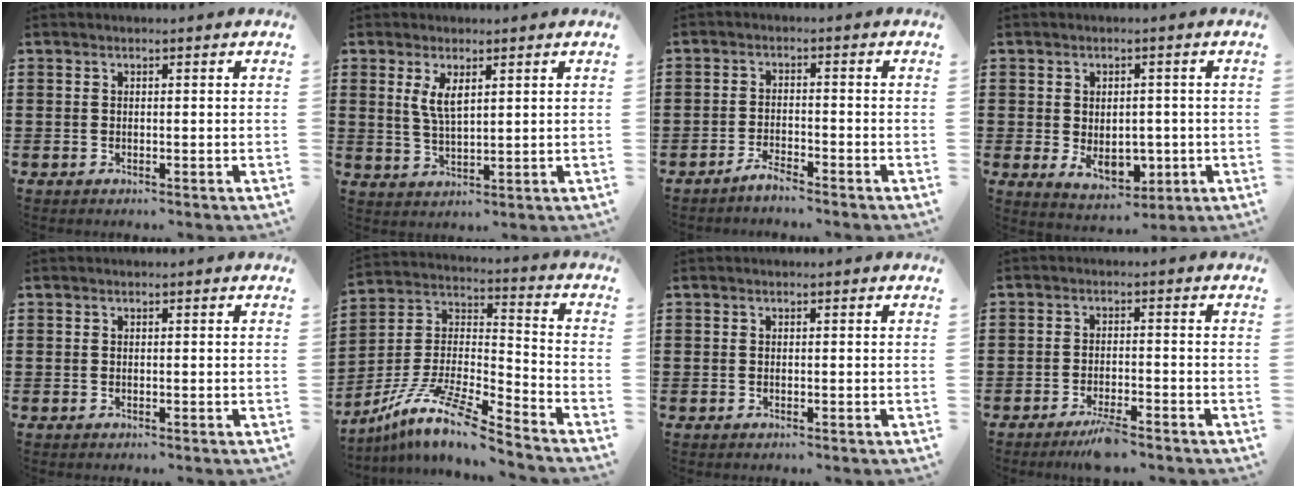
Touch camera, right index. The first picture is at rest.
{"total": 3.9, "force": [1.7, 1.3, 3.3], "torque": [-0.069, 0.003, 0.030]}
{"total": 2.4, "force": [-2.3, 0.1, 0.5], "torque": [-0.013, 0.003, -0.044]}
{"total": 5.6, "force": [-1.1, 3.8, 3.9], "torque": [-0.060, 0.004, -0.024]}
{"total": 0.0}
{"total": 11.2, "force": [-9.3, 0.9, 6.2], "torque": [-0.139, 0.000, -0.192]}
{"total": 0.0}
{"total": 3.6, "force": [-3.0, 0.2, 2.0], "torque": [-0.032, 0.001, -0.056]}